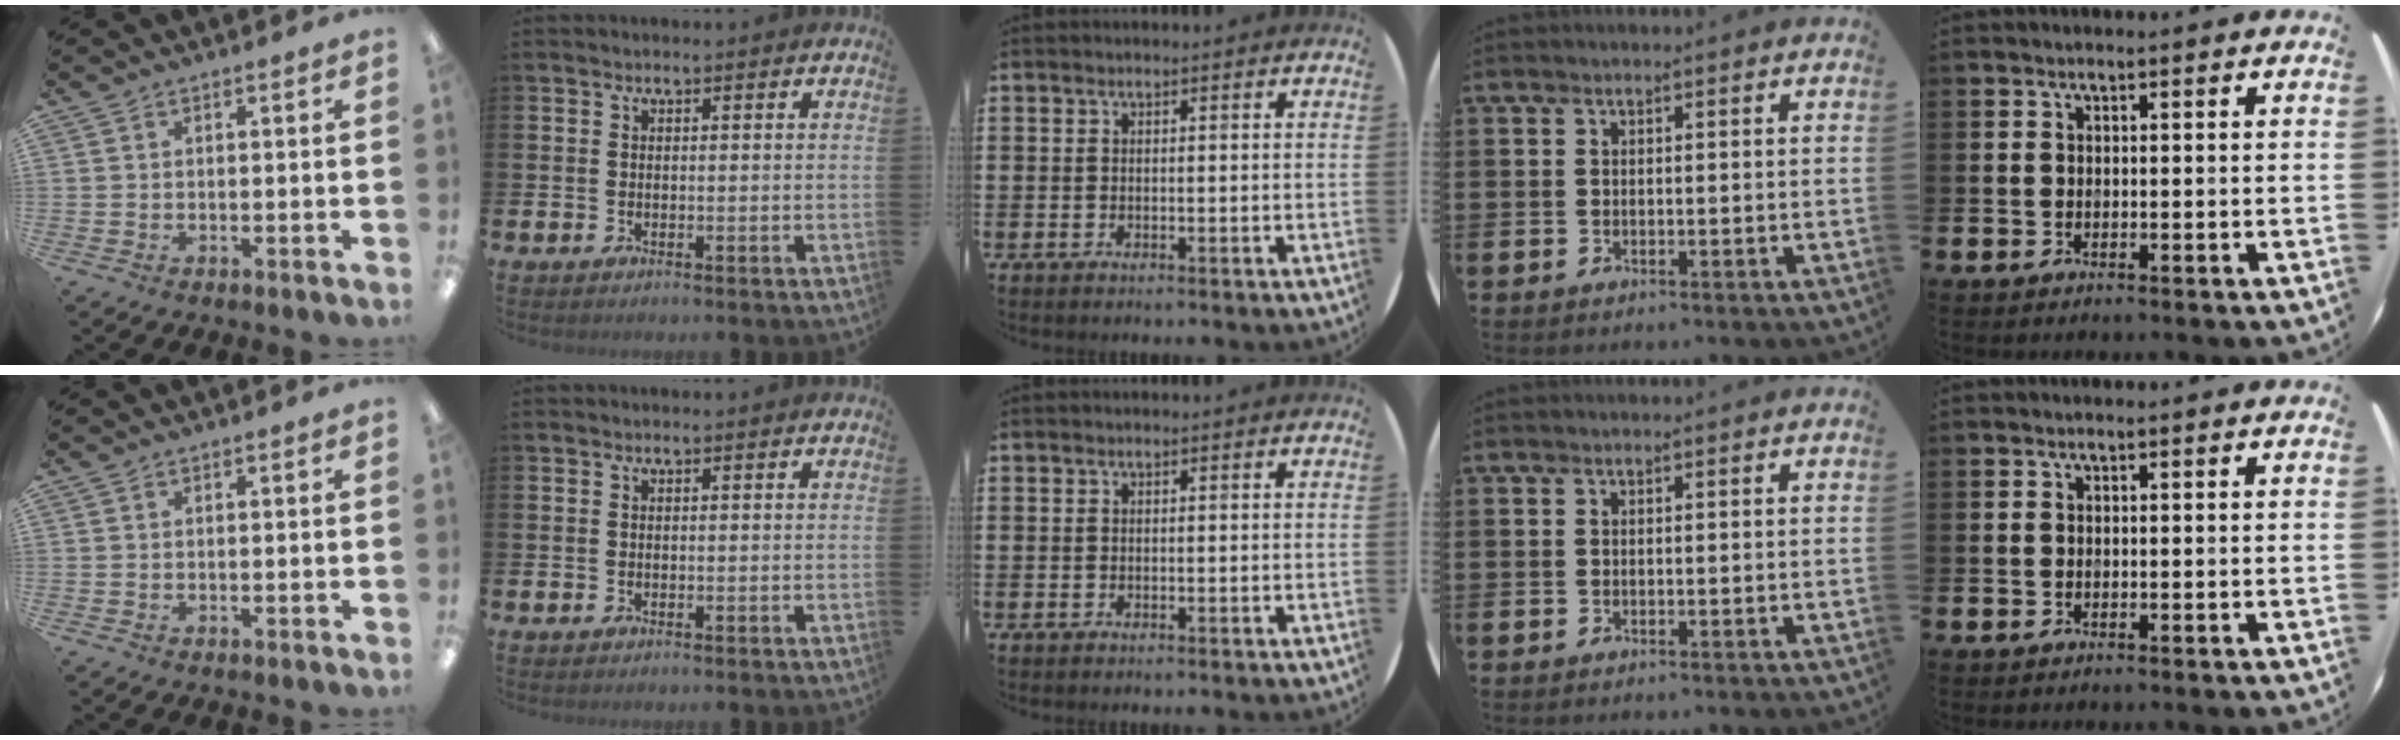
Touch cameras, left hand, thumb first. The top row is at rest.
{}